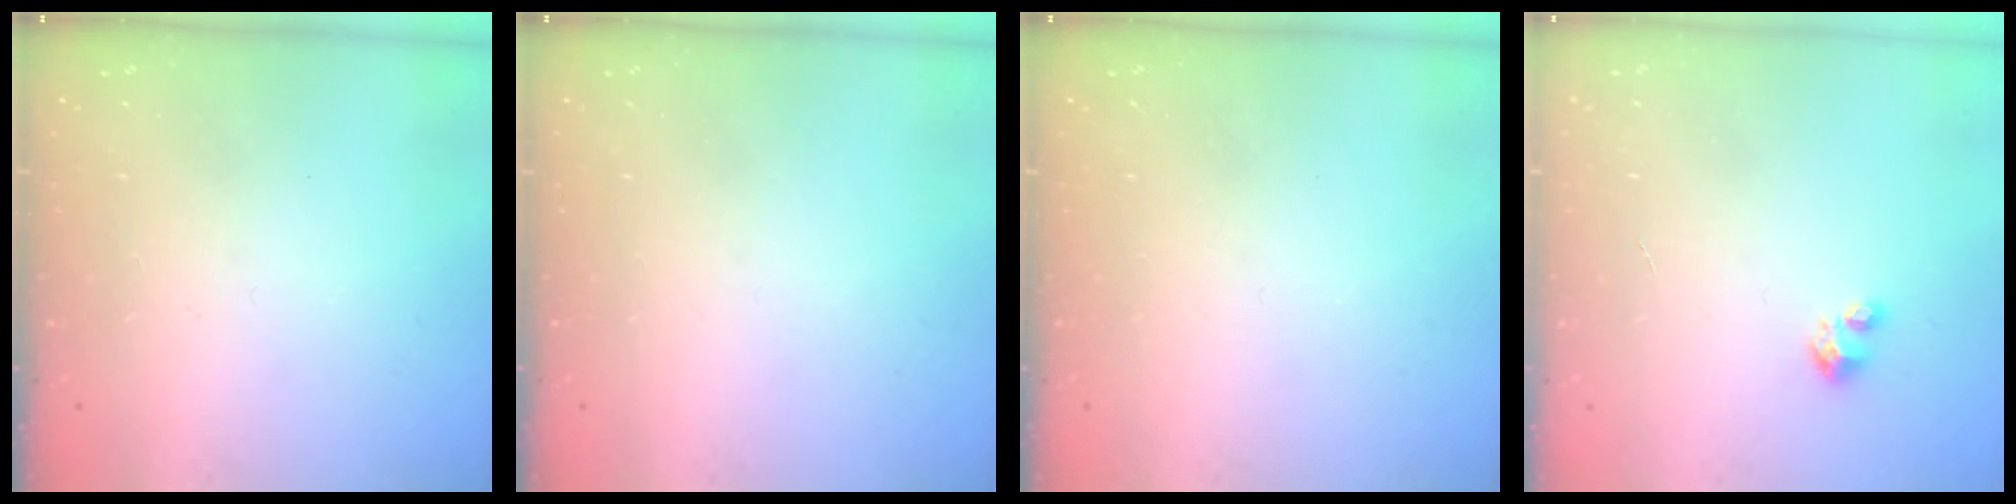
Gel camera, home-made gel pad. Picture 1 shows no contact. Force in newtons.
{"total": 0.0}
{"total": 0.0}
{"total": 1.7, "press": 1.7, "slide": 0.1}